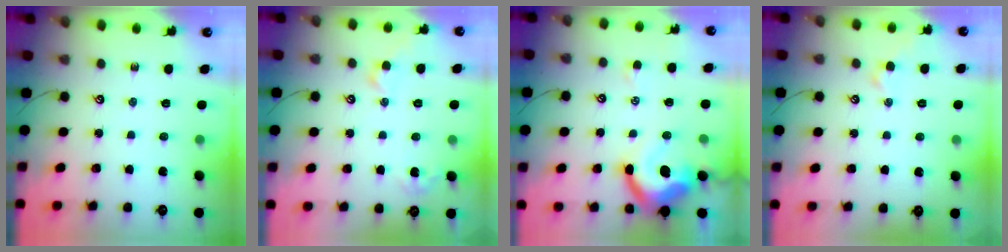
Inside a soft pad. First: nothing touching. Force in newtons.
{"total": 3.9, "press": 3.8, "slide": 0.9}
{"total": 12.5, "press": 12.3, "slide": 1.9}
{"total": 1.3, "press": 1.2, "slide": 0.4}